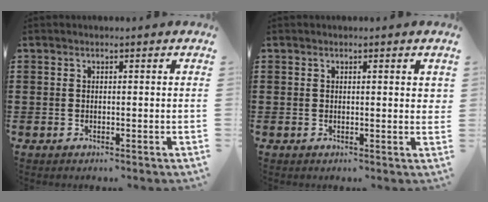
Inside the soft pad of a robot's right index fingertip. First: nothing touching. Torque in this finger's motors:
{"motor_torque": [-0.20, 0.06, 0.11, -0.01]}